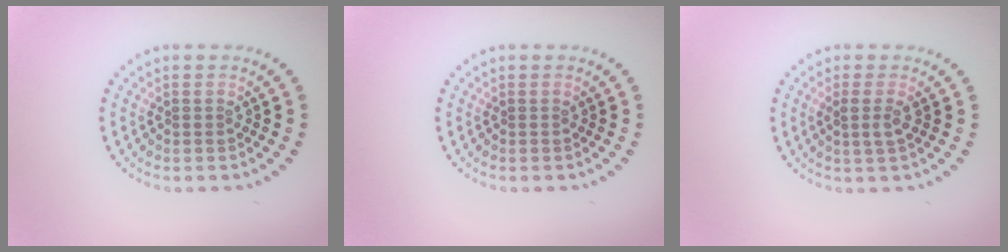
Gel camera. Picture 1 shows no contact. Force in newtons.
{"total": 0.0}
{"total": 1.5, "press": 1.3, "slide": 0.7}